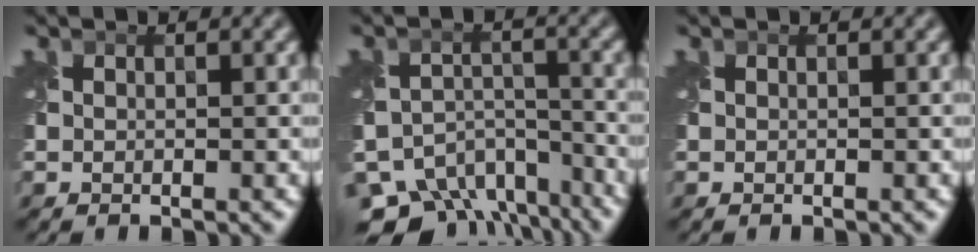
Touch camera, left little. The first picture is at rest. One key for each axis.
{"total": 11.5, "fx": -9.3, "fy": 5.9, "fz": 3.2, "tx": -0.044, "ty": -0.011, "tz": -0.125}
{"total": 0.0}